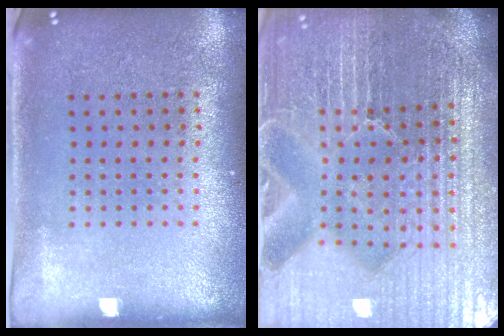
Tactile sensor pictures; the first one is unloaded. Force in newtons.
{"total": 6.8, "press": 6.0, "slide": 3.3}